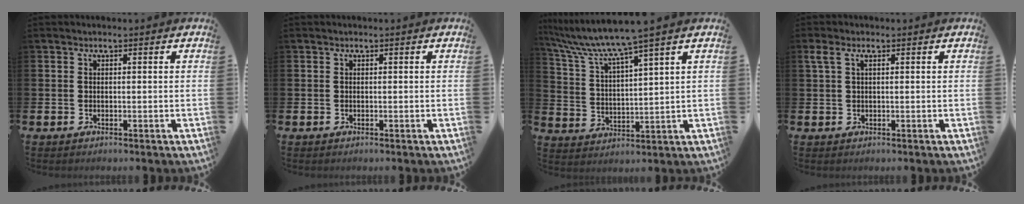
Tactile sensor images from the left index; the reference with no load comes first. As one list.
[{"total": 0.0}, {"total": 7.2, "force": [6.4, -0.6, 3.2], "torque": [-0.088, -0.036, 0.108]}, {"total": 1.7, "force": [0.8, 0.7, 1.4], "torque": [-0.028, 0.005, 0.012]}]